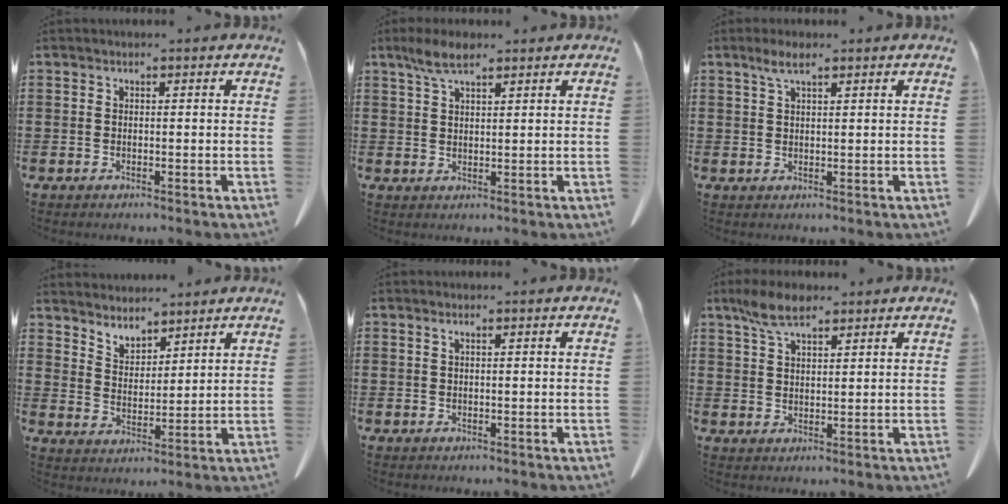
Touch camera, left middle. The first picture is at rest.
{"total": 4.6, "force": [3.0, 1.4, 3.2], "torque": [-0.069, 0.004, 0.055]}
{"total": 3.0, "force": [1.8, 0.7, 2.3], "torque": [-0.049, 0.003, 0.031]}
{"total": 4.2, "force": [4.1, 0.9, -0.5], "torque": [-0.006, -0.022, 0.077]}
{"total": 0.7, "force": [0.4, 0.0, 0.6], "torque": [-0.013, -0.001, 0.008]}
{"total": 5.9, "force": [4.1, 2.1, 3.7], "torque": [-0.083, 0.003, 0.077]}